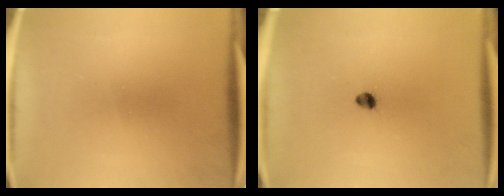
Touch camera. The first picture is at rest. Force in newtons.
{"total": 2.0}